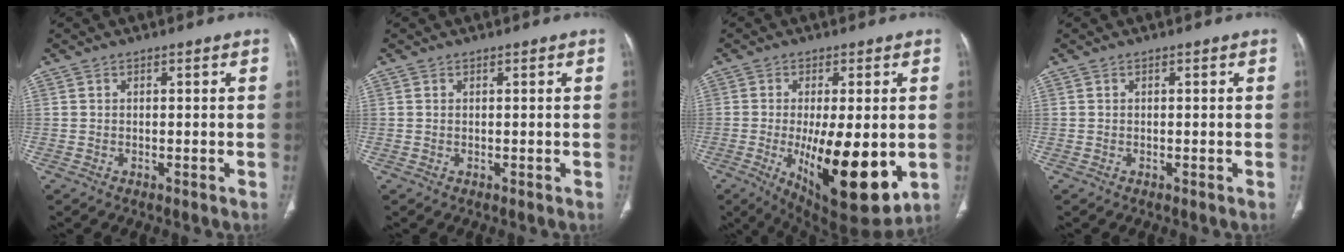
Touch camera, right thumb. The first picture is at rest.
{"total": 0.0}
{"total": 18.3, "force": [-3.2, 6.3, 16.9], "torque": [-0.255, -0.031, -0.027]}
{"total": 0.0}